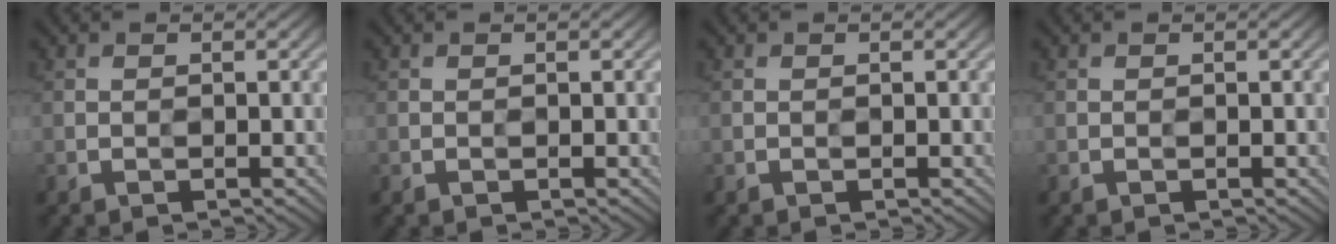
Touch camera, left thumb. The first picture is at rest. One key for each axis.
{"total": 0.0}
{"total": 0.0}
{"total": 0.0}